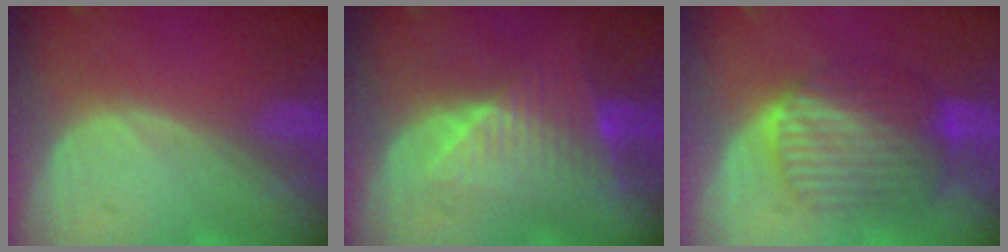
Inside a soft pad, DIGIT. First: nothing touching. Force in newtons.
{"total": 8.3, "press": 7.1, "slide": 4.2}
{"total": 8.9, "press": 8.9, "slide": 0.5}